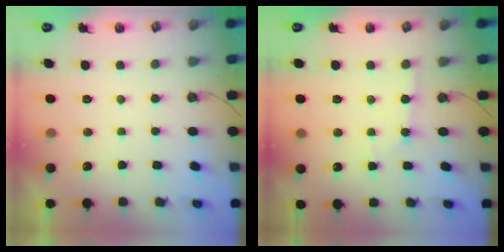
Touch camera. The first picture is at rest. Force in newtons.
{"total": 1.6, "press": 1.6, "slide": 0.3}